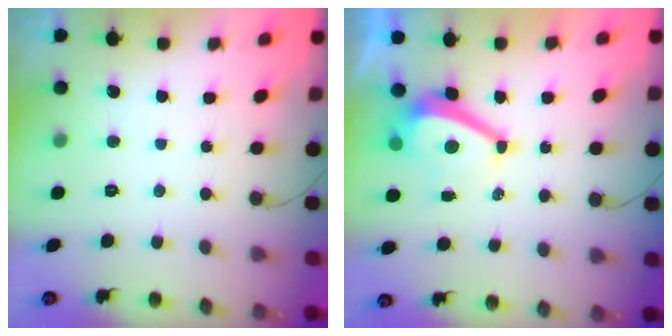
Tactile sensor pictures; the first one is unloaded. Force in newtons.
{"total": 6.7, "press": 6.6, "slide": 0.9}